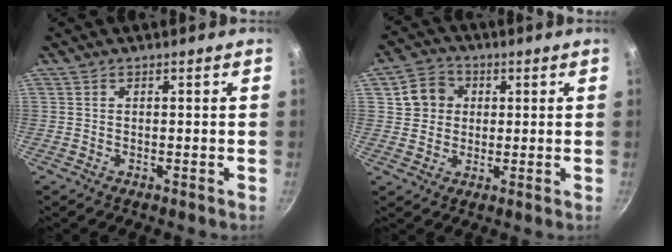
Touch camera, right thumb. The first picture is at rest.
{"total": 7.0, "force": [1.6, 6.3, 2.7], "torque": [-0.017, 0.012, 0.019]}